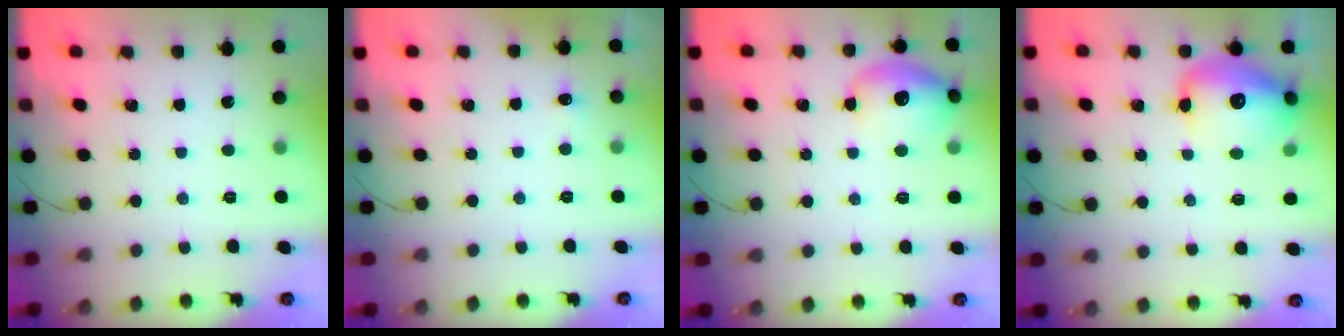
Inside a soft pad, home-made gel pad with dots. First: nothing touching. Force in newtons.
{"total": 3.4, "press": 3.3, "slide": 0.9}
{"total": 13.4, "press": 12.5, "slide": 5.0}
{"total": 15.0, "press": 14.4, "slide": 4.5}